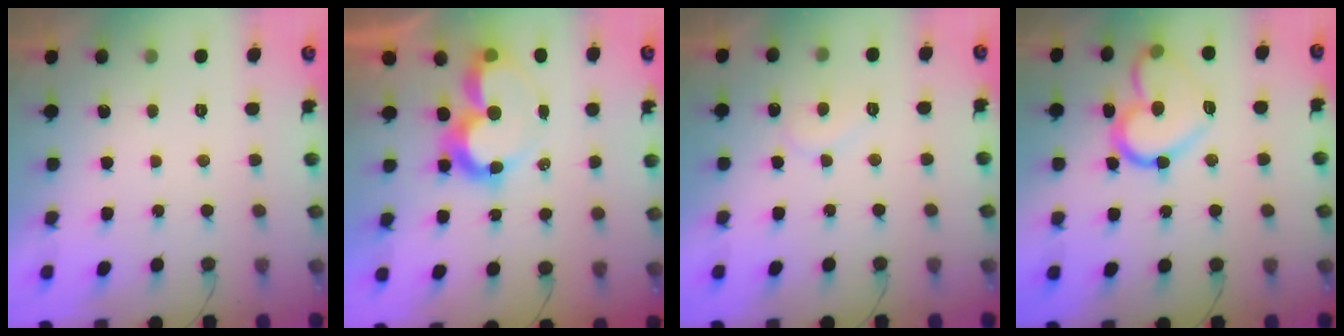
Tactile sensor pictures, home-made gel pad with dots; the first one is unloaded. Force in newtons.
{"total": 10.0, "press": 10.0, "slide": 0.8}
{"total": 6.5, "press": 6.5, "slide": 0.5}
{"total": 15.8, "press": 15.8, "slide": 0.8}